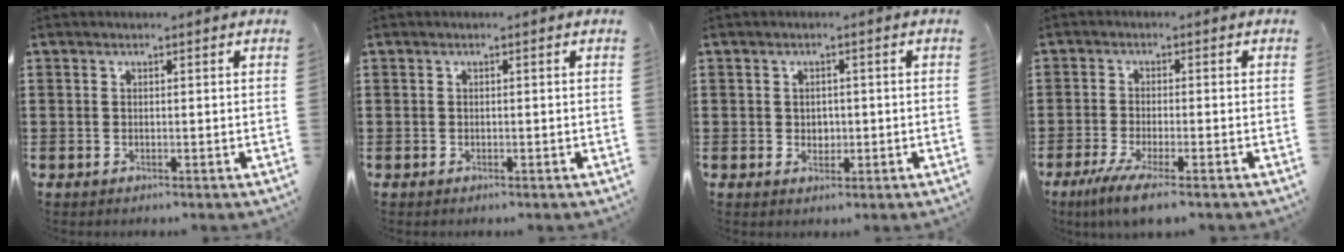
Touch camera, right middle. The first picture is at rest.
{"total": 0.0}
{"total": 1.7, "force": [0.0, 1.5, 0.6], "torque": [-0.015, 0.007, -0.002]}
{"total": 4.3, "force": [-3.1, 0.0, 3.0], "torque": [-0.069, -0.020, -0.061]}